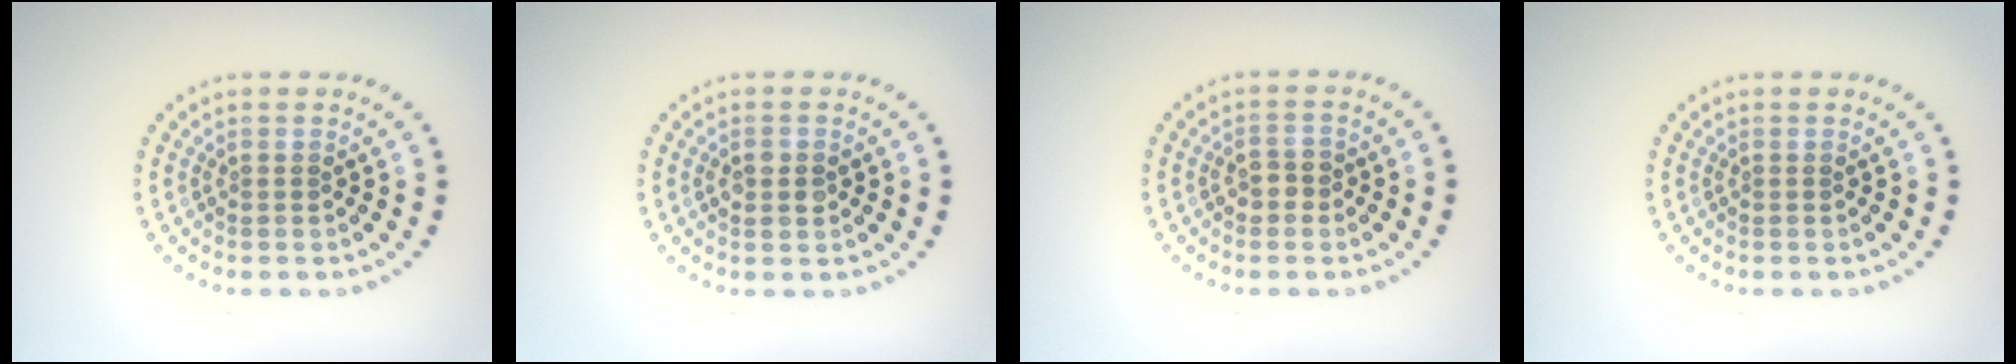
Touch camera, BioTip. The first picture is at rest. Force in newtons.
{"total": 2.0, "press": 2.0, "slide": 0.1}
{"total": 1.6, "press": 1.6, "slide": 0.3}
{"total": 0.0}